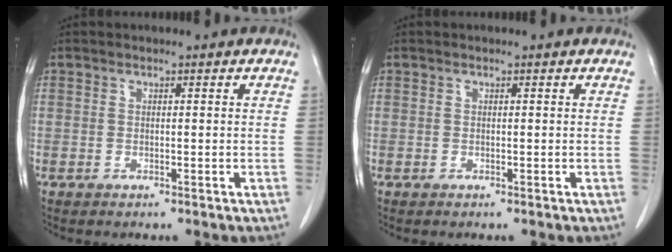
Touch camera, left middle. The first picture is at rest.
{"total": 0.0}